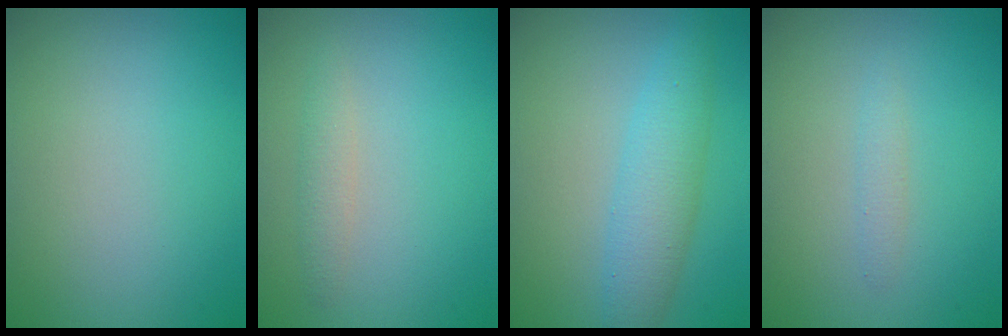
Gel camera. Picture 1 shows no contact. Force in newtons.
{"total": 1.3, "press": 1.3, "slide": 0.0}
{"total": 3.8, "press": 3.8, "slide": 0.1}
{"total": 0.9, "press": 0.9, "slide": 0.0}